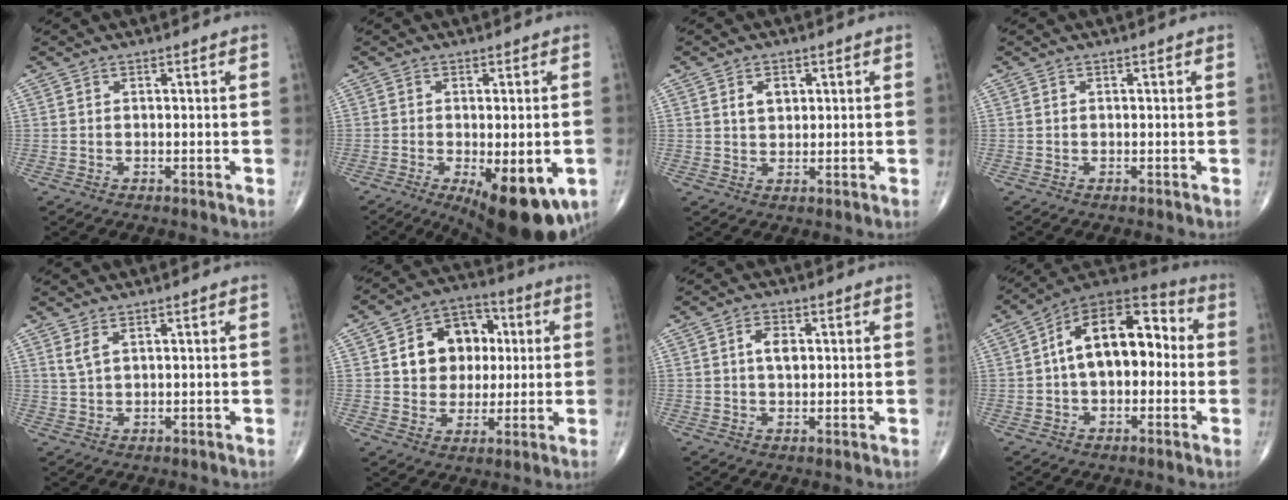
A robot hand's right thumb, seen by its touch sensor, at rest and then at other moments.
{"total": 15.5, "force": [-6.2, 5.8, 13.0], "torque": [-0.151, -0.012, -0.076]}
{"total": 3.3, "force": [1.2, 2.3, 2.0], "torque": [-0.021, -0.005, 0.022]}
{"total": 0.0}
{"total": 2.1, "force": [1.4, 0.6, 1.5], "torque": [-0.037, -0.002, 0.036]}
{"total": 13.7, "force": [2.5, 10.9, 7.9], "torque": [-0.074, 0.012, 0.042]}
{"total": 3.8, "force": [0.9, 2.2, 3.0], "torque": [-0.048, -0.001, 0.014]}
{"total": 16.7, "force": [1.0, 9.8, 13.5], "torque": [-0.181, 0.052, 0.003]}